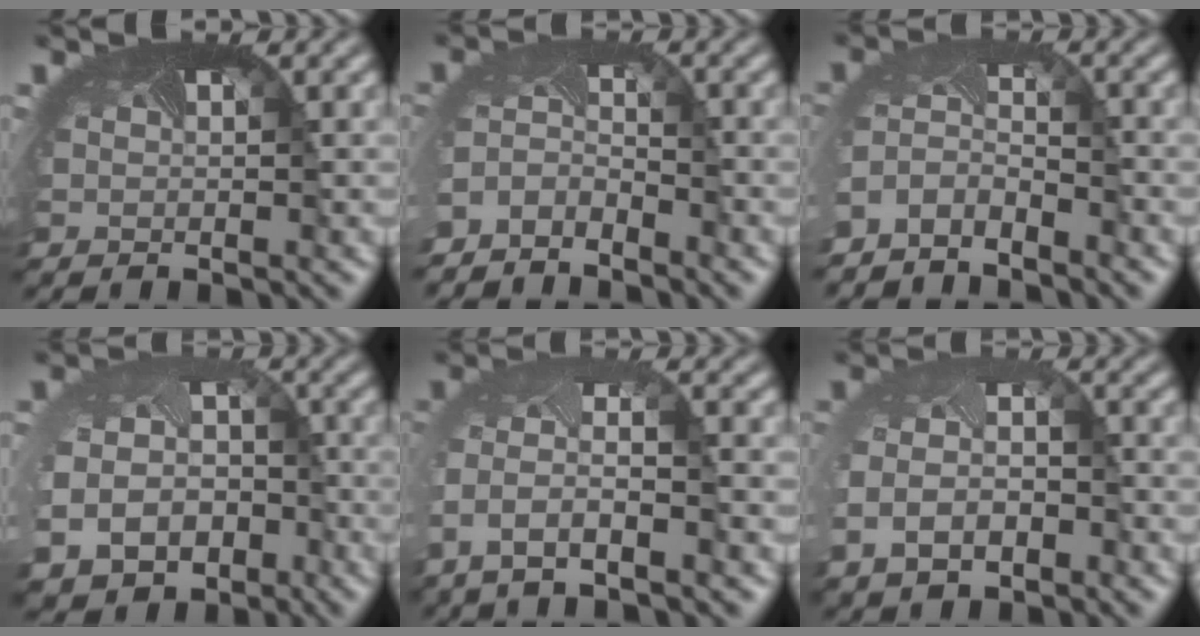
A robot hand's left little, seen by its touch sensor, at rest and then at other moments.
{"total": 3.5, "force": [-3.4, 0.8, -0.2], "torque": [-0.020, -0.014, -0.072]}
{"total": 3.5, "force": [-3.4, 1.0, 0.2], "torque": [-0.025, -0.012, -0.073]}
{"total": 11.0, "force": [-4.9, 8.9, 4.3], "torque": [-0.100, -0.064, -0.061]}
{"total": 5.4, "force": [-2.4, 2.2, 4.3], "torque": [-0.118, -0.011, -0.047]}
{"total": 4.6, "force": [-1.7, 3.1, 3.0], "torque": [-0.080, -0.022, -0.034]}